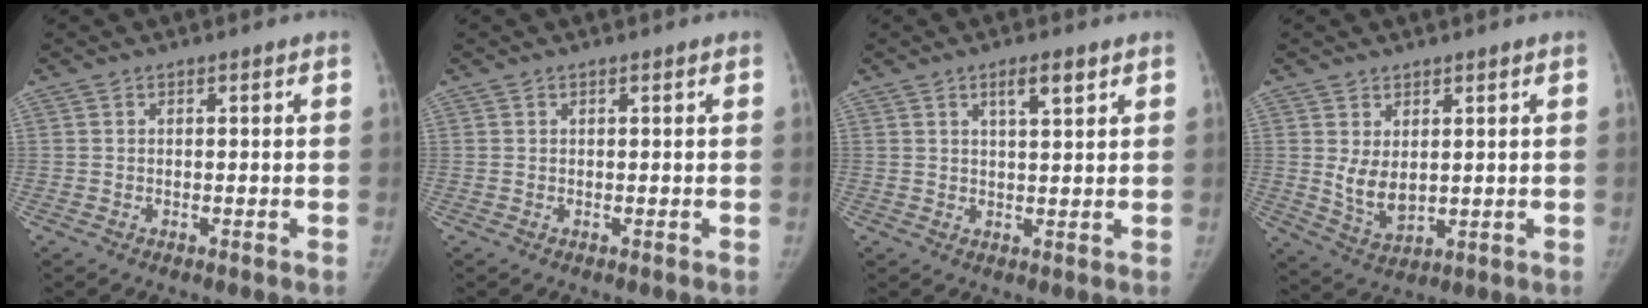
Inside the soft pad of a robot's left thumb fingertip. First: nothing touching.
{"total": 0.0}
{"total": 4.1, "force": [2.3, 1.1, 3.2], "torque": [-0.046, -0.011, 0.040]}
{"total": 5.7, "force": [1.4, 3.6, 4.2], "torque": [-0.060, -0.021, 0.039]}